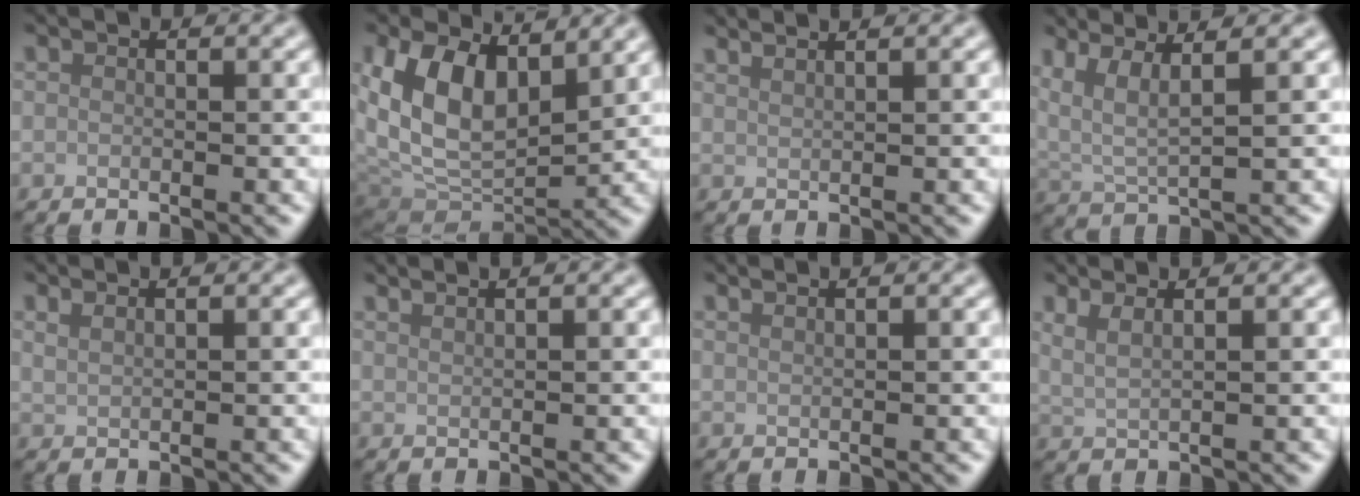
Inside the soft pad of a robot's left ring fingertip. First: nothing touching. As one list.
[{"total": 9.5, "force": [3.1, 6.1, 6.7], "torque": [-0.141, -0.021, 0.059]}, {"total": 3.3, "force": [2.5, 1.2, 1.8], "torque": [-0.002, 0.016, 0.006]}, {"total": 4.7, "force": [2.6, 1.1, 3.8], "torque": [-0.080, 0.007, 0.054]}, {"total": 1.5, "force": [1.2, 0.5, 0.7], "torque": [-0.010, 0.002, 0.019]}, {"total": 3.0, "force": [2.2, 1.1, 1.7], "torque": [0.000, 0.015, 0.002]}, {"total": 2.1, "force": [1.6, 0.8, 1.1], "torque": [0.003, 0.004, 0.000]}, {"total": 2.8, "force": [1.8, 0.9, 2.0], "torque": [-0.030, 0.007, 0.018]}]